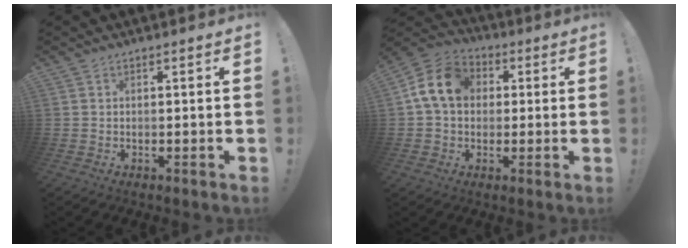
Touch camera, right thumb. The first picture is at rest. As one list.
[{"total": 13.0, "force": [2.6, 10.2, 7.7], "torque": [-0.127, 0.014, 0.055]}]